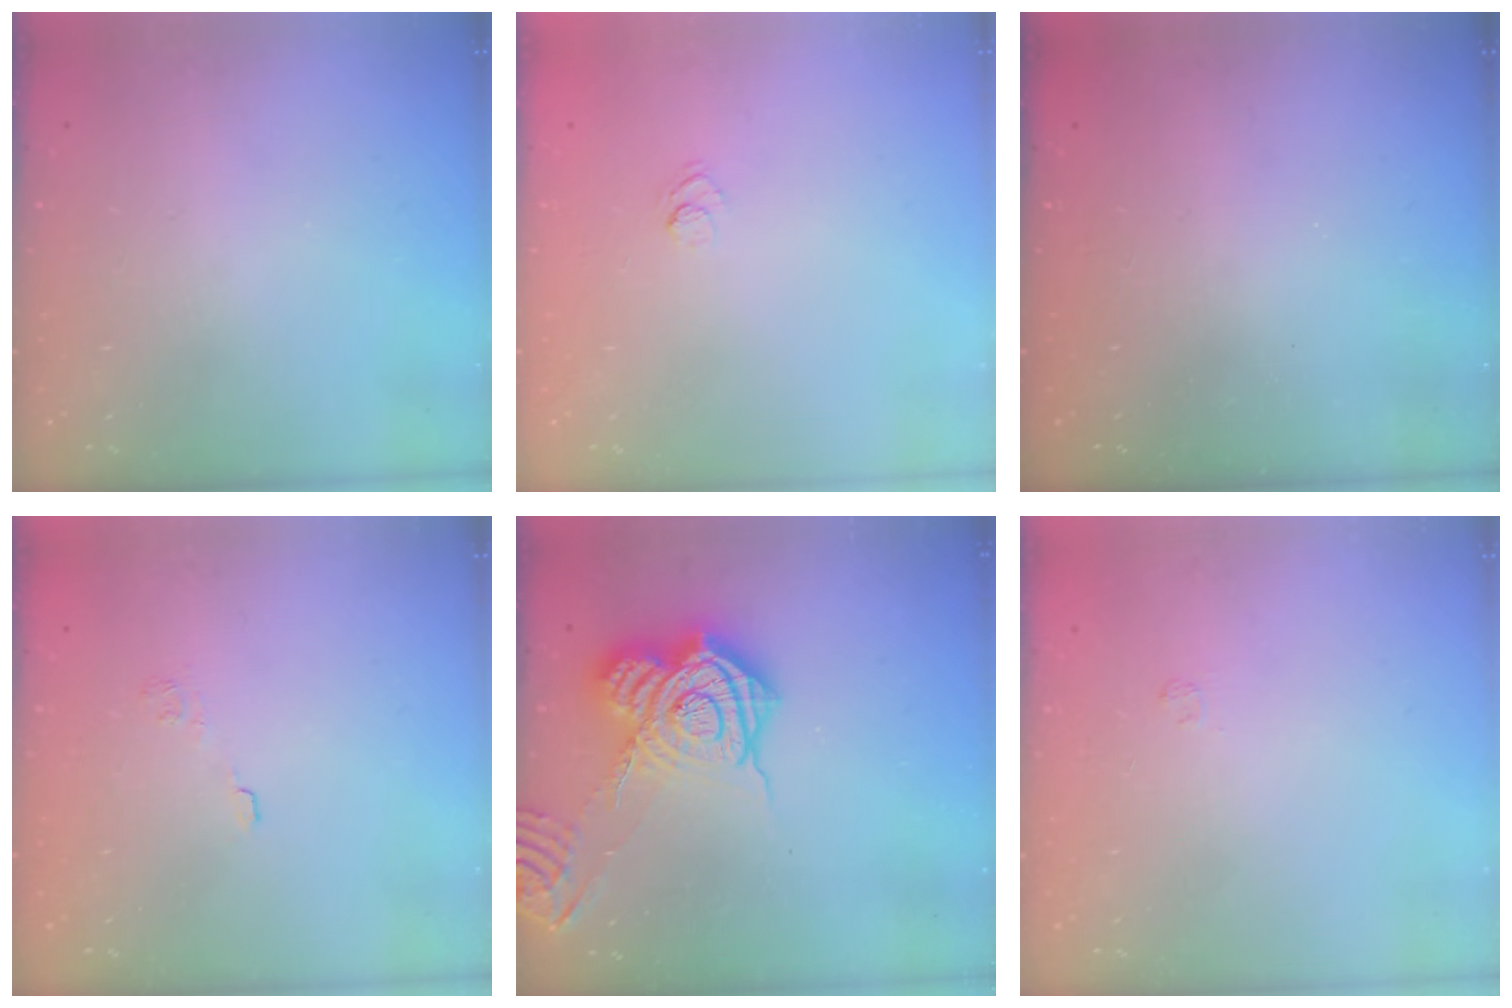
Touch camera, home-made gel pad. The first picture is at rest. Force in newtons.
{"total": 3.6, "press": 3.4, "slide": 1.3}
{"total": 2.4, "press": 2.2, "slide": 0.8}
{"total": 6.5, "press": 6.4, "slide": 1.1}
{"total": 18.8, "press": 18.7, "slide": 1.5}
{"total": 1.7, "press": 1.2, "slide": 1.1}